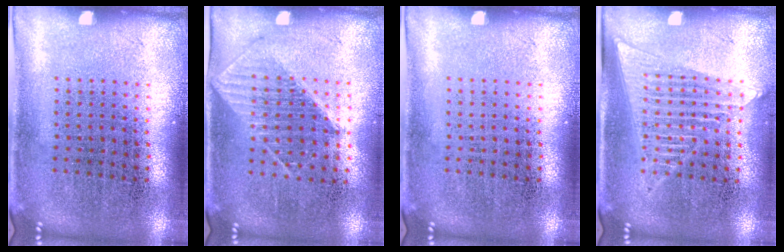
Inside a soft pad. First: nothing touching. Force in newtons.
{"total": 1.0, "press": 0.9, "slide": 0.3}
{"total": 0.0}
{"total": 1.6, "press": 1.5, "slide": 0.6}